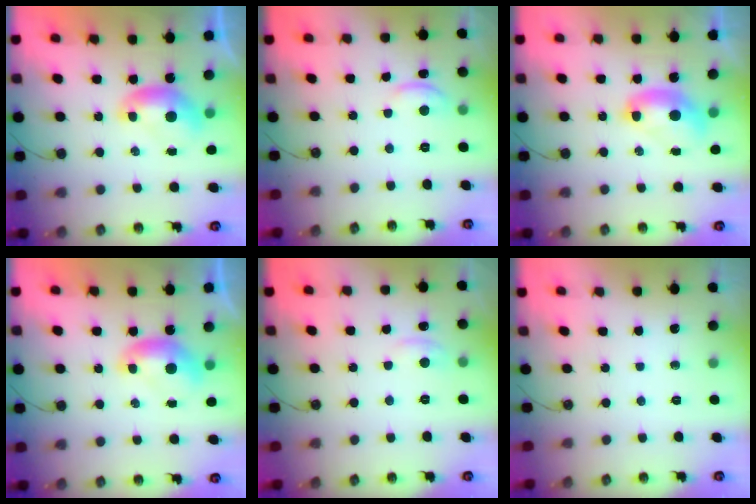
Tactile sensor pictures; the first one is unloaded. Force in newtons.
{"total": 0.7, "press": 0.6, "slide": 0.5}
{"total": 2.5, "press": 2.5, "slide": 0.1}
{"total": 0.0}
{"total": 0.8, "press": 0.4, "slide": 0.7}
{"total": 0.0}